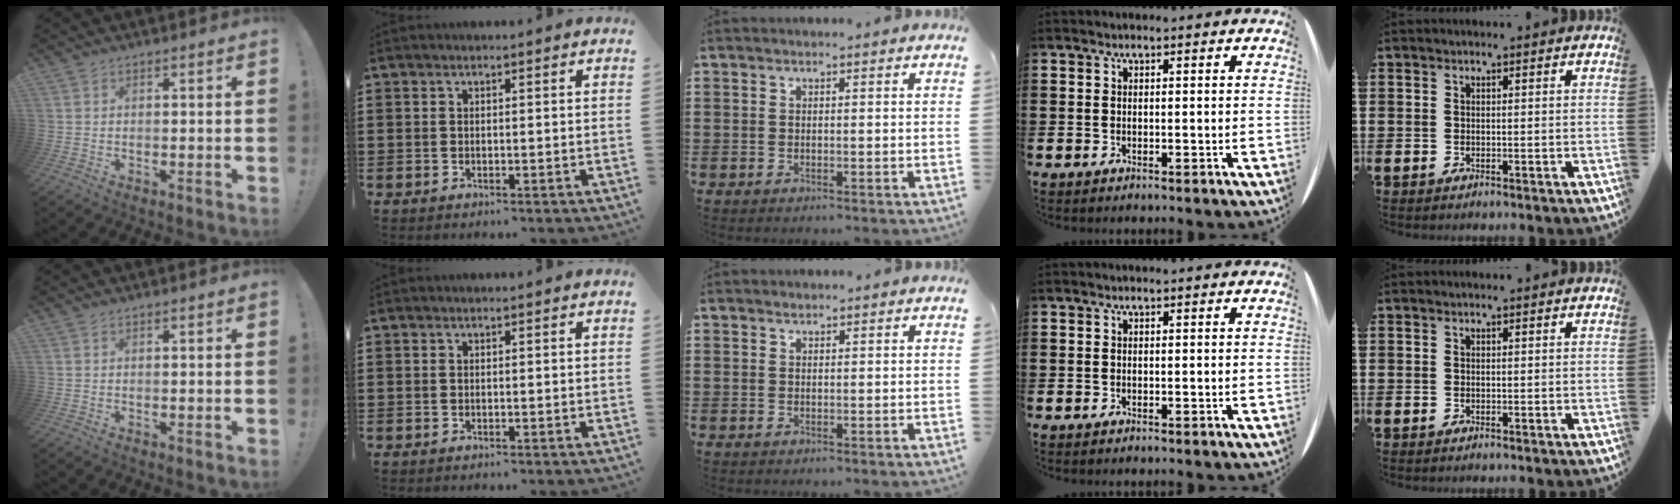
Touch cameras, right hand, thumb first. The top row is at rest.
{"middle": {"total": 0.6, "force": [0.5, 0.2, -0.1], "torque": [0.000, -0.001, 0.010]}}